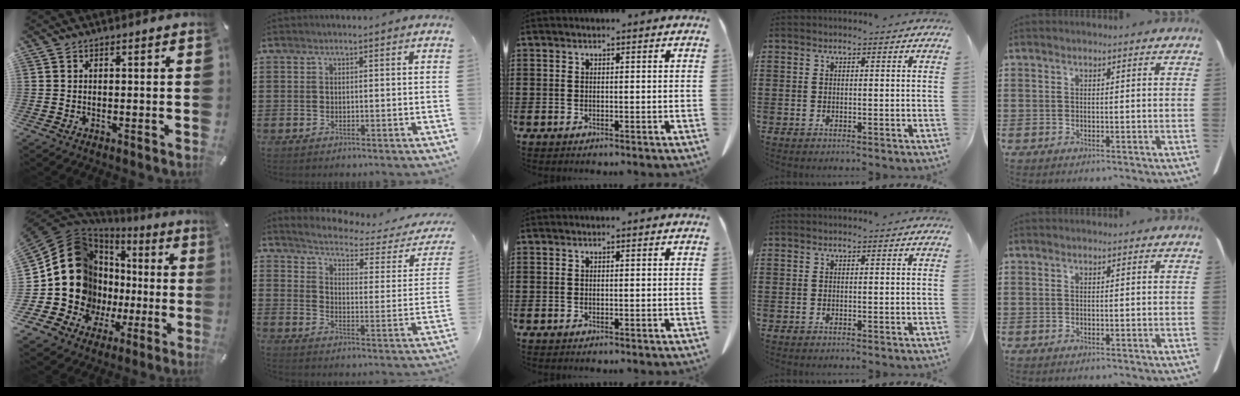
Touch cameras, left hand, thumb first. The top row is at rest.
{"thumb": {"total": 19.0, "force": [0.5, 16.9, 8.8], "torque": [-0.180, -0.042, 0.042]}, "index": {"total": 3.0, "force": [2.5, 0.0, 1.6], "torque": [-0.051, -0.030, 0.031]}}